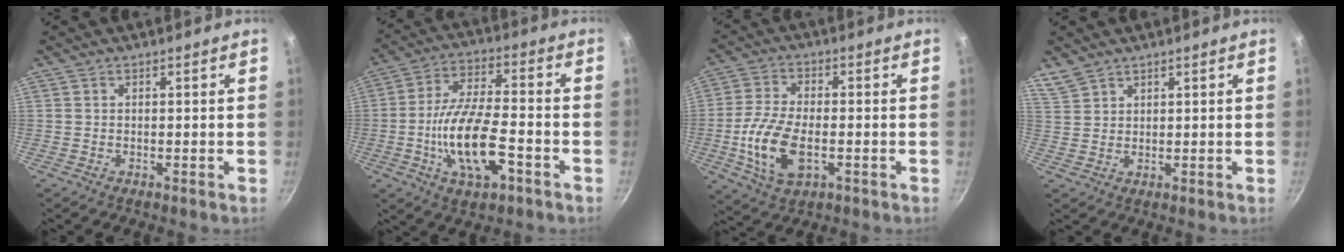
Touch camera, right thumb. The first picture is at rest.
{"total": 15.0, "force": [-4.9, 5.9, 12.9], "torque": [-0.237, 0.025, -0.092]}
{"total": 11.9, "force": [-2.6, 6.2, 9.7], "torque": [-0.198, 0.008, -0.053]}
{"total": 3.4, "force": [2.9, 1.6, 0.7], "torque": [-0.010, 0.002, 0.066]}